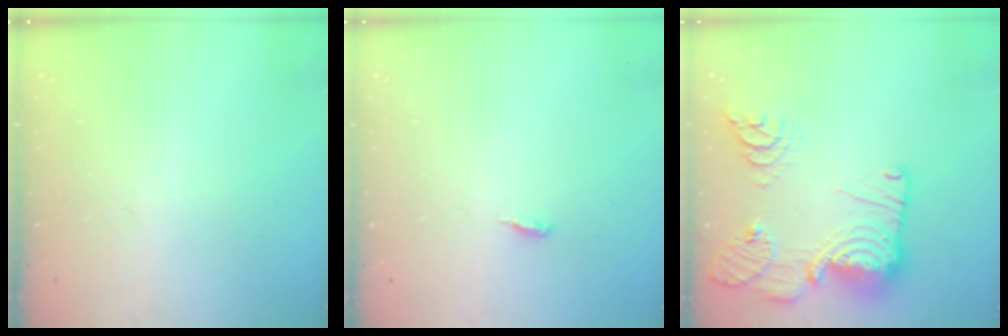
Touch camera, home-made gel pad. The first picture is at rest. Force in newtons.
{"total": 3.2, "press": 3.2, "slide": 0.2}
{"total": 22.8, "press": 22.7, "slide": 2.3}